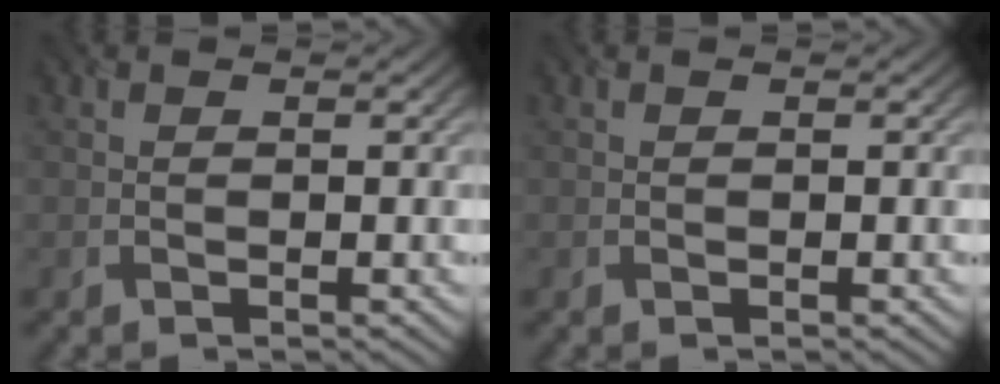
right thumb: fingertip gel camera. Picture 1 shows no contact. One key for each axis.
{"total": 0.0}